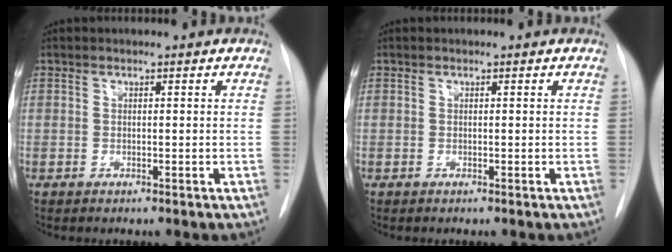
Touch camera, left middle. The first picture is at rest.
{"total": 0.0}